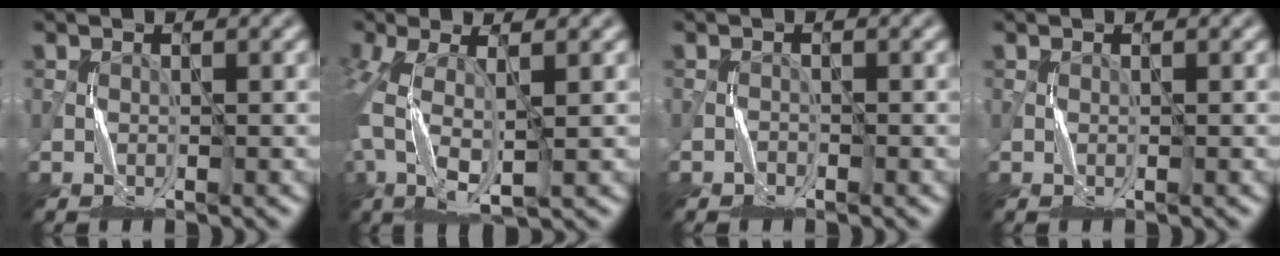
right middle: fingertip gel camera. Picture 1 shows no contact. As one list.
[{"total": 5.8, "force": [-1.2, 2.1, 5.3], "torque": [-0.130, 0.003, -0.026]}, {"total": 0.8, "force": [-0.7, 0.5, -0.1], "torque": [0.002, 0.005, -0.014]}, {"total": 0.0}]